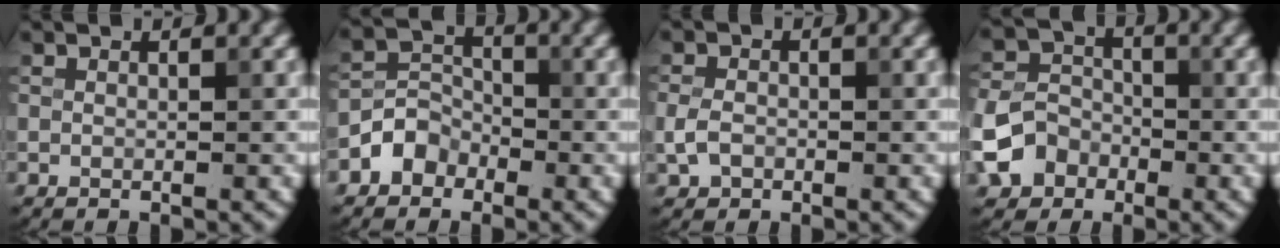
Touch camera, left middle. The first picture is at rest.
{"total": 2.8, "force": [-1.7, 2.1, 0.7], "torque": [-0.003, 0.012, -0.038]}
{"total": 2.0, "force": [-0.6, 1.5, 1.2], "torque": [-0.027, -0.001, -0.016]}
{"total": 5.6, "force": [-2.5, 4.5, 2.3], "torque": [-0.034, -0.003, -0.060]}